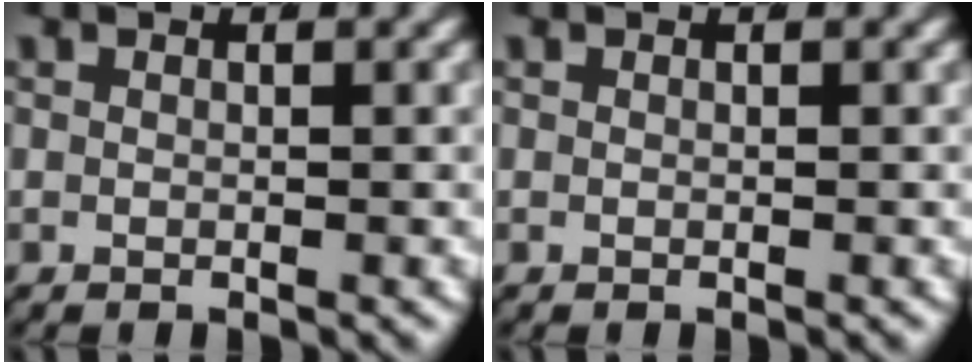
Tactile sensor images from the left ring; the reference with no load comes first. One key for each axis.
{"total": 0.0}